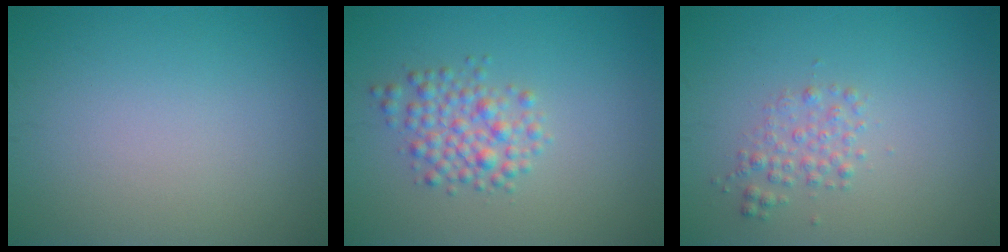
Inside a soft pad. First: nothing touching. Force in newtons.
{"total": 3.0, "press": 3.0, "slide": 0.1}
{"total": 1.7, "press": 1.7, "slide": 0.1}